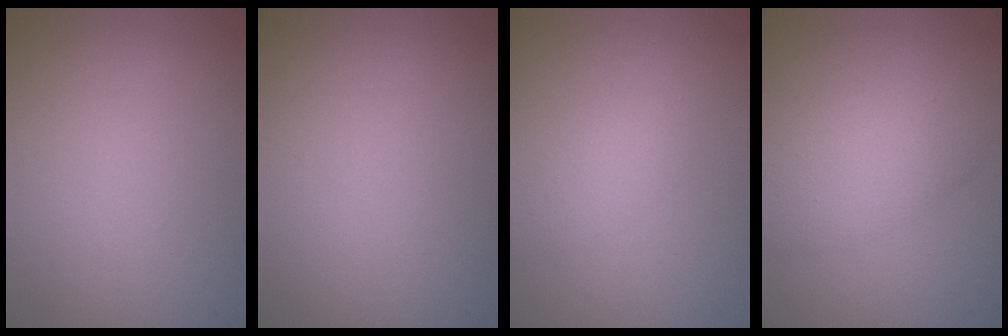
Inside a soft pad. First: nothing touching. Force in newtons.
{"total": 0.0}
{"total": 1.8, "press": 1.8, "slide": 0.1}
{"total": 4.3, "press": 4.3, "slide": 0.1}